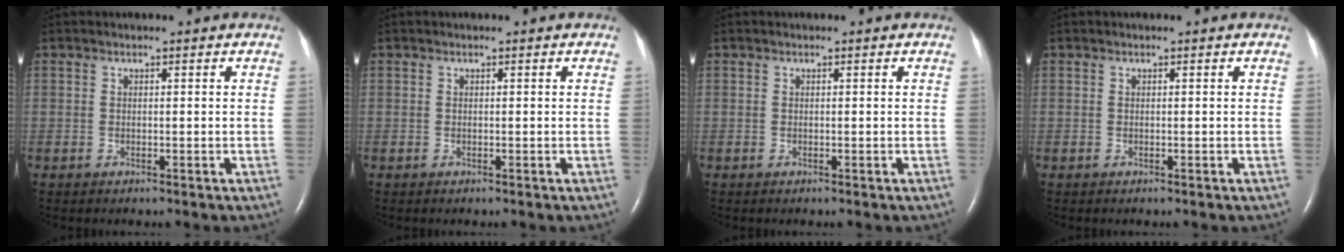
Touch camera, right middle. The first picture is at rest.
{"total": 0.0}
{"total": 0.0}
{"total": 0.0}